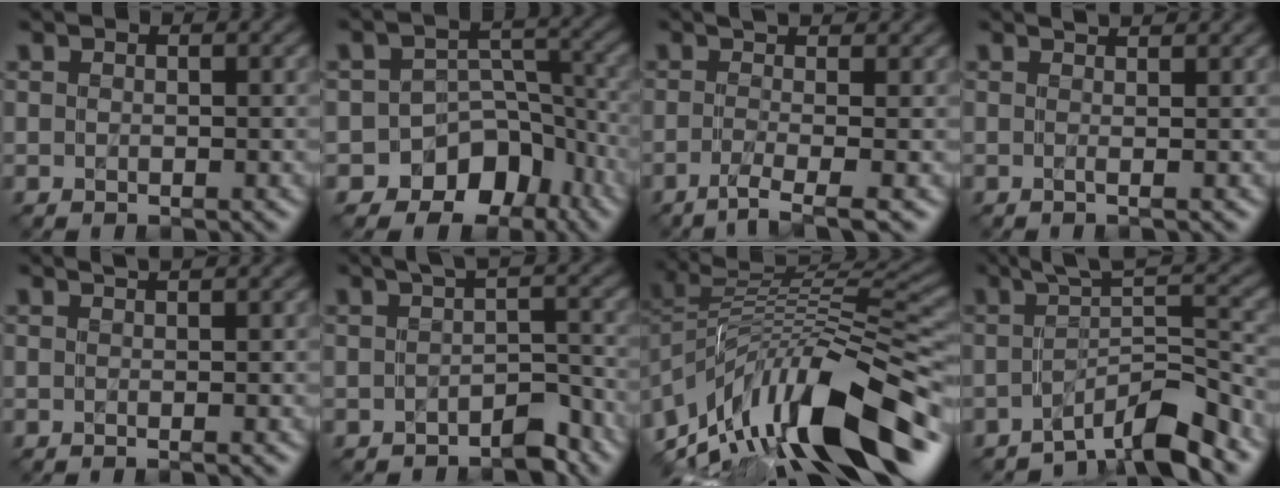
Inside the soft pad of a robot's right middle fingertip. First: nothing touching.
{"total": 9.0, "force": [-6.4, 6.0, 2.1], "torque": [0.000, 0.010, -0.092]}
{"total": 4.4, "force": [-1.1, 1.1, 4.2], "torque": [-0.060, -0.002, -0.031]}
{"total": 2.4, "force": [1.0, 0.7, 2.0], "torque": [-0.021, 0.001, -0.017]}
{"total": 2.7, "force": [1.6, 1.0, 2.0], "torque": [-0.010, 0.005, -0.009]}
{"total": 2.8, "force": [-1.4, 0.9, 2.3], "torque": [-0.023, 0.000, -0.022]}
{"total": 13.6, "force": [-7.5, 5.1, 10.1], "torque": [-0.176, 0.029, -0.125]}
{"total": 5.9, "force": [-3.1, 1.1, 4.9], "torque": [-0.066, 0.011, -0.058]}